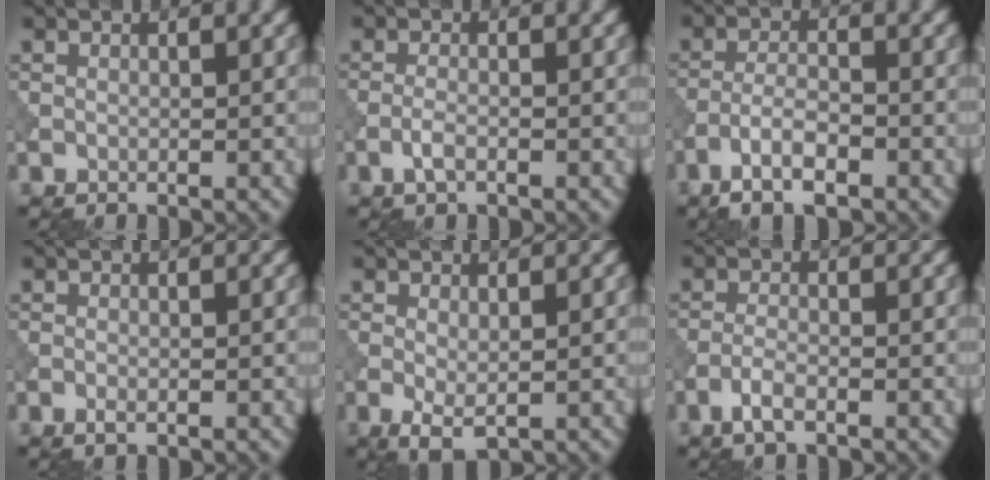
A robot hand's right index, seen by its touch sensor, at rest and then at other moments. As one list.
[{"total": 1.5, "force": [-0.8, 0.4, 1.1], "torque": [-0.027, 0.001, -0.021]}, {"total": 4.2, "force": [-2.6, 1.3, 3.0], "torque": [-0.058, 0.002, -0.054]}, {"total": 0.8, "force": [-0.4, 0.3, 0.6], "torque": [-0.015, -0.002, -0.008]}, {"total": 2.2, "force": [-0.4, 0.9, 2.0], "torque": [-0.042, -0.010, -0.006]}, {"total": 2.0, "force": [-1.2, 0.6, 1.5], "torque": [-0.033, 0.003, -0.029]}]